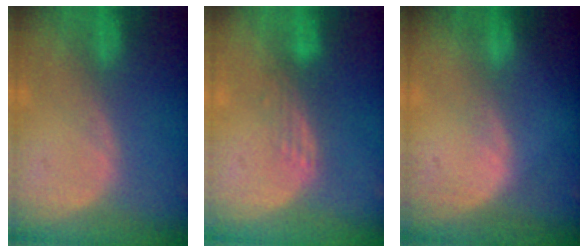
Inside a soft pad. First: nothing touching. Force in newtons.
{"total": 3.0, "press": 2.5, "slide": 1.7}
{"total": 0.9, "press": 0.9, "slide": 0.1}